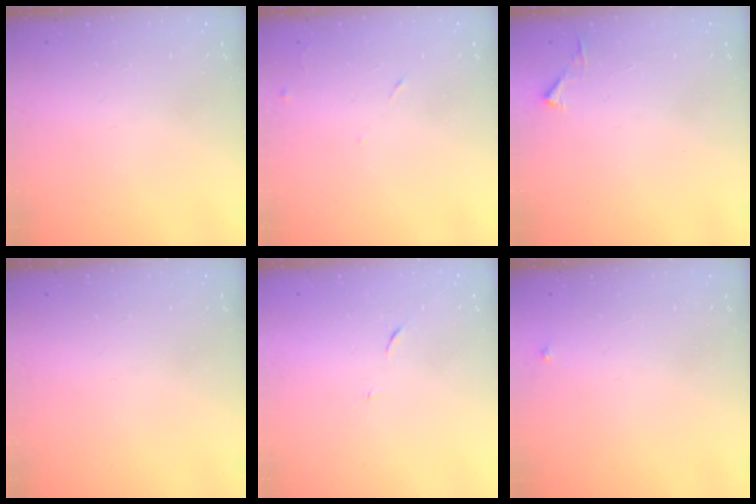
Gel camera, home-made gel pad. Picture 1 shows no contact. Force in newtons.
{"total": 5.5, "press": 5.5, "slide": 0.8}
{"total": 2.8, "press": 2.8, "slide": 0.3}
{"total": 0.0}
{"total": 4.5, "press": 4.3, "slide": 1.0}
{"total": 2.7, "press": 2.7, "slide": 0.3}